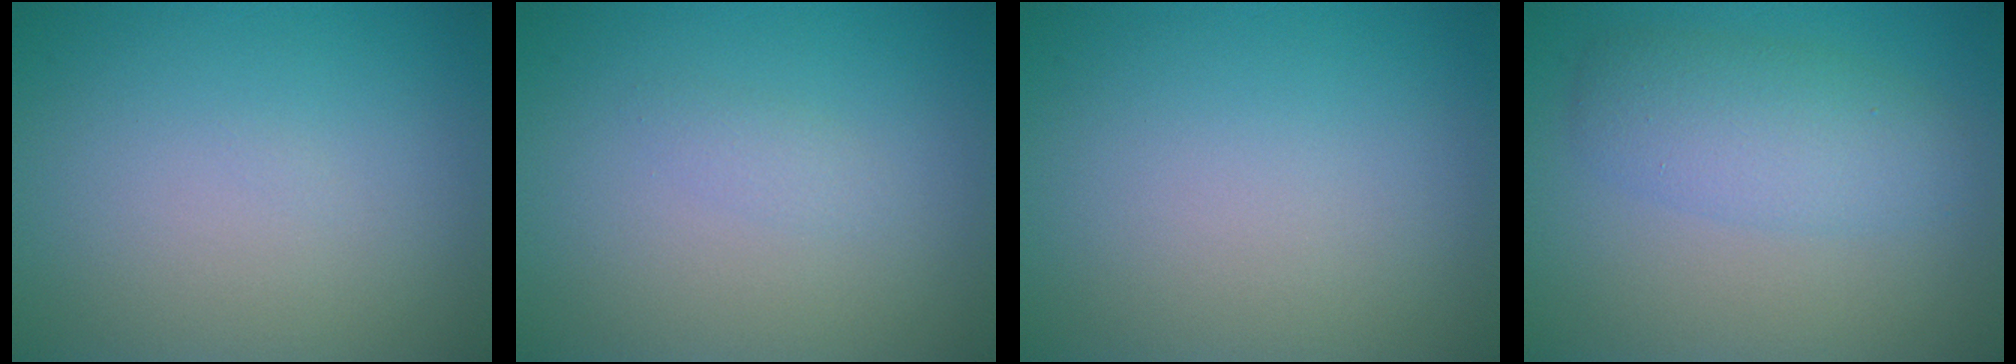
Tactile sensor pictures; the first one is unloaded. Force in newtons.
{"total": 0.9, "press": 0.9, "slide": 0.1}
{"total": 0.0}
{"total": 4.0, "press": 4.0, "slide": 0.0}